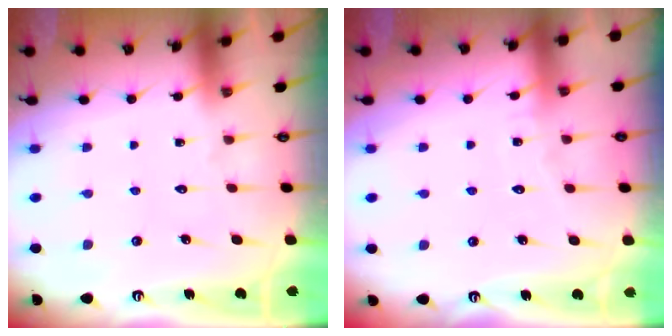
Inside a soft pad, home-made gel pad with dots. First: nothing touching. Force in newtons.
{"total": 3.5, "press": 3.5, "slide": 0.4}